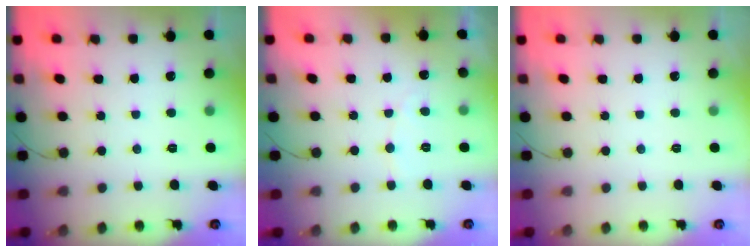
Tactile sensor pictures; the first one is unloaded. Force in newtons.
{"total": 3.2, "press": 3.2, "slide": 0.2}
{"total": 0.0}